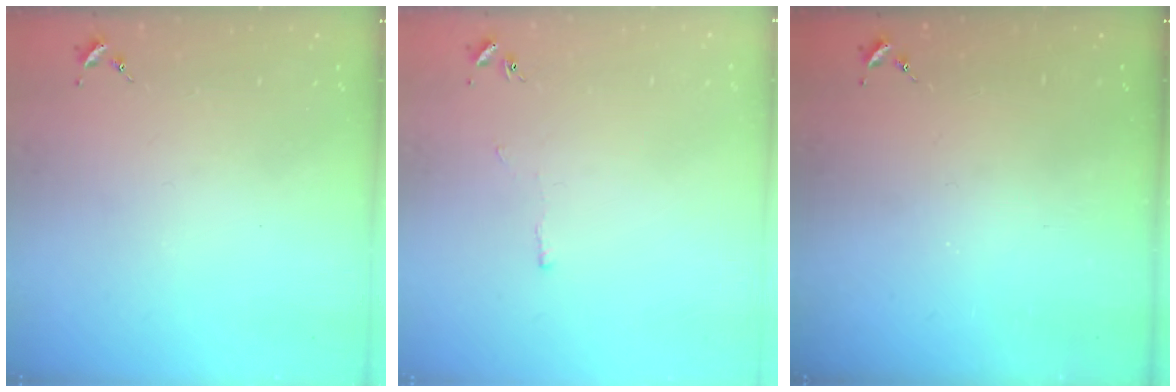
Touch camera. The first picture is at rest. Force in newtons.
{"total": 2.3, "press": 2.3, "slide": 0.4}
{"total": 0.0}